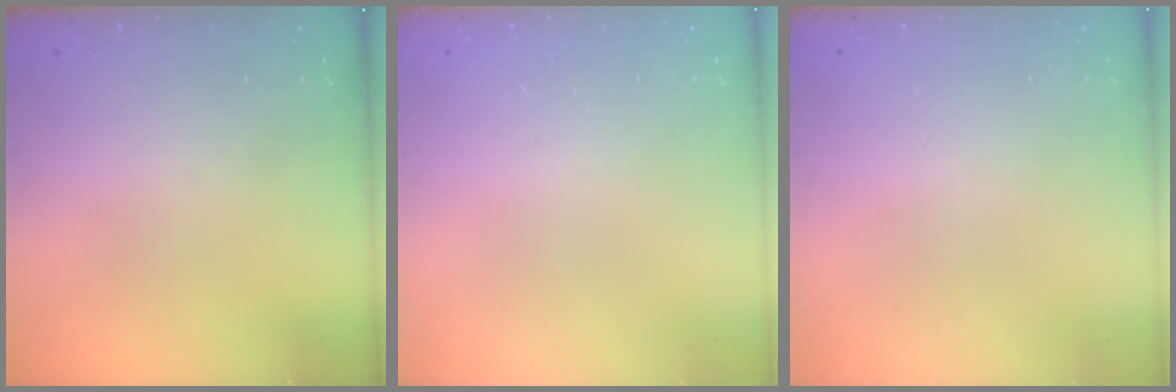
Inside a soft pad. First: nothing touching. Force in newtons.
{"total": 2.4, "press": 2.4, "slide": 0.2}
{"total": 2.4, "press": 2.4, "slide": 0.2}